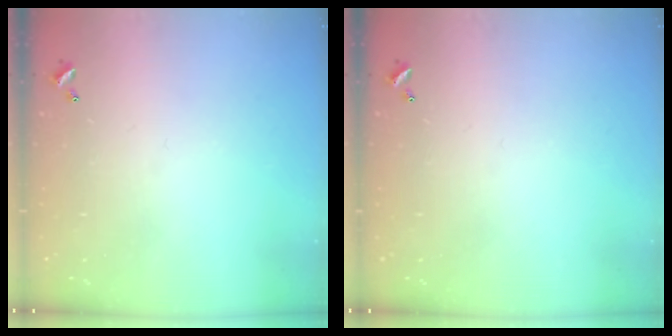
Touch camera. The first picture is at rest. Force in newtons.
{"total": 0.0}